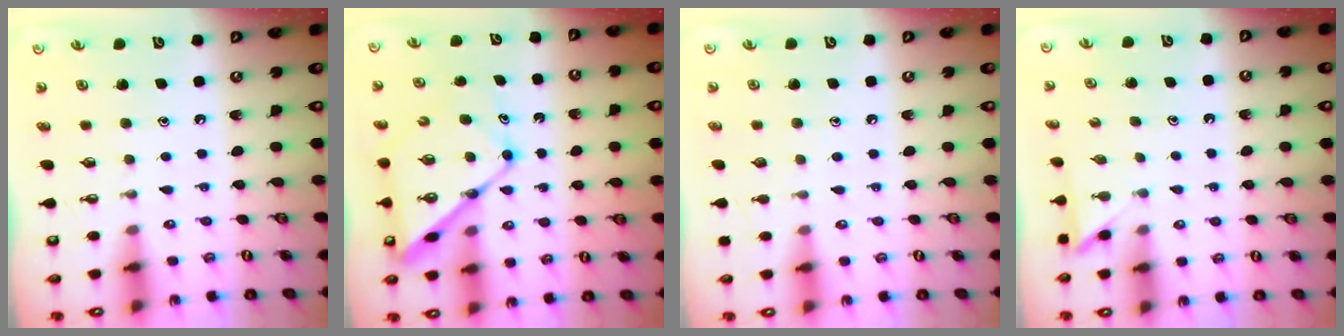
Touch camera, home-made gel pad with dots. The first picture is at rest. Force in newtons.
{"total": 12.6, "press": 12.6, "slide": 1.1}
{"total": 3.0, "press": 2.9, "slide": 0.3}
{"total": 2.5, "press": 2.5, "slide": 0.3}